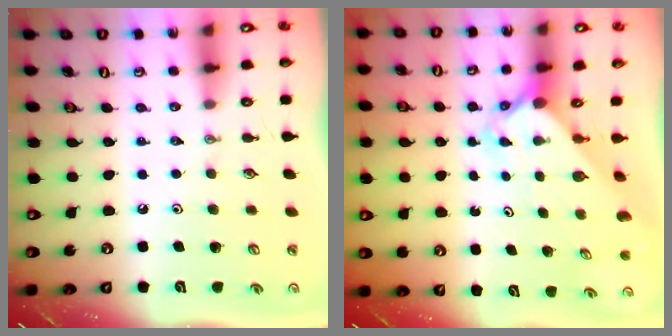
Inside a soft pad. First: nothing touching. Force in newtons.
{"total": 2.6, "press": 2.6, "slide": 0.2}